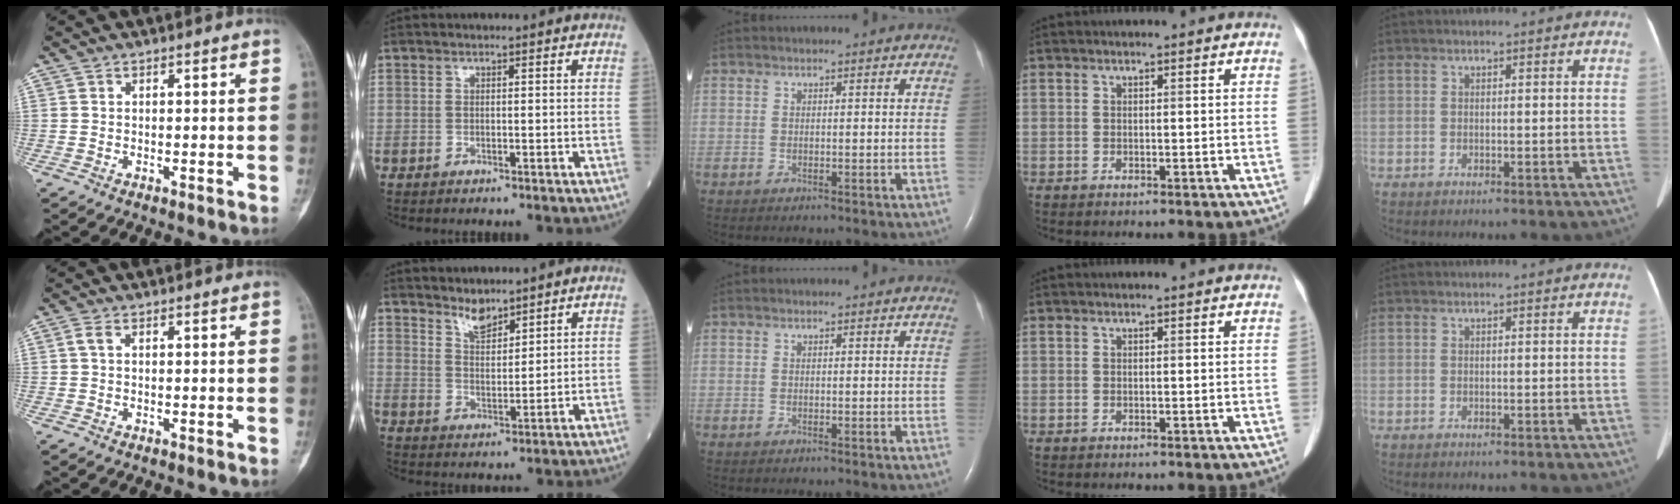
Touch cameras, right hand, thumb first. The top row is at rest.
{"thumb": {"total": 1.1, "force": [0.2, 0.5, 1.0], "torque": [-0.026, 0.001, 0.002]}, "index": {"total": 3.9, "force": [3.5, 1.0, 1.4], "torque": [-0.029, -0.005, 0.069]}}